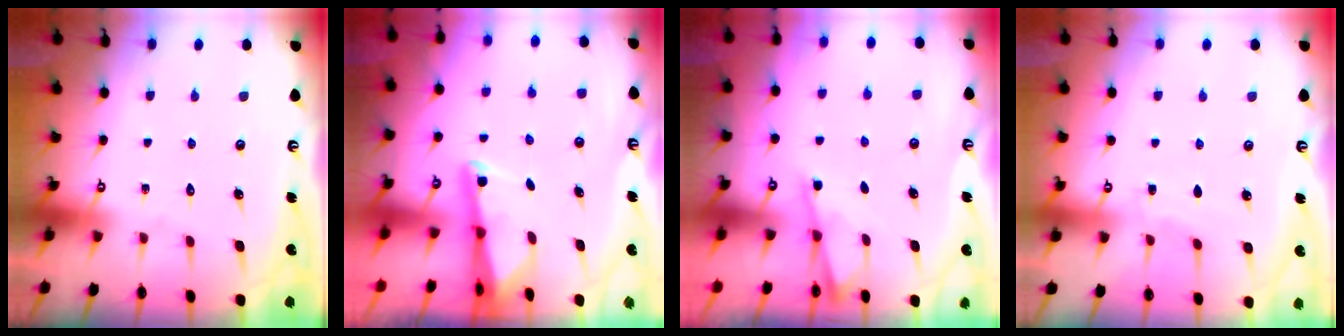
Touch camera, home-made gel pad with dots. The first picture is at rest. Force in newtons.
{"total": 2.0, "press": 2.0, "slide": 0.3}
{"total": 1.9, "press": 1.8, "slide": 0.4}
{"total": 2.7, "press": 2.7, "slide": 0.4}